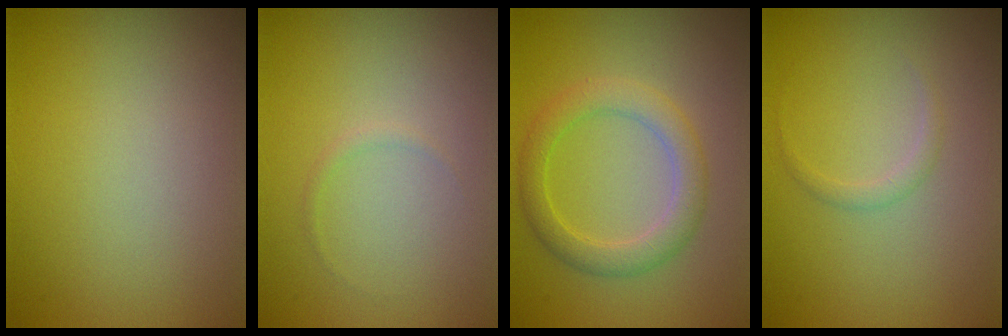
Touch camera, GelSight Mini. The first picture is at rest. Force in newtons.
{"total": 1.2, "press": 1.2, "slide": 0.2}
{"total": 3.2, "press": 3.2, "slide": 0.2}
{"total": 0.8, "press": 0.8, "slide": 0.1}